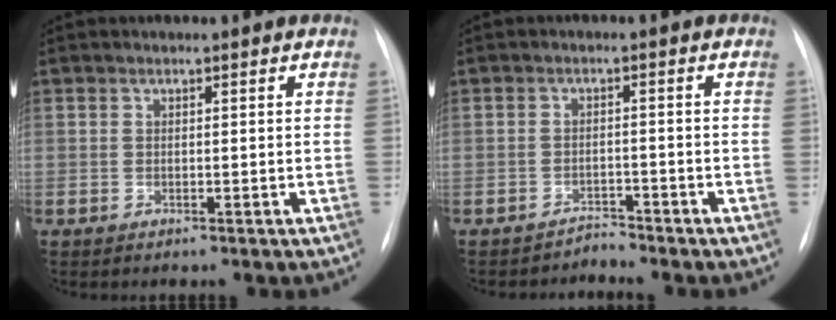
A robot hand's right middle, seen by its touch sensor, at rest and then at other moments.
{"total": 2.0, "force": [-1.8, 0.0, -0.8], "torque": [0.022, -0.010, -0.029]}